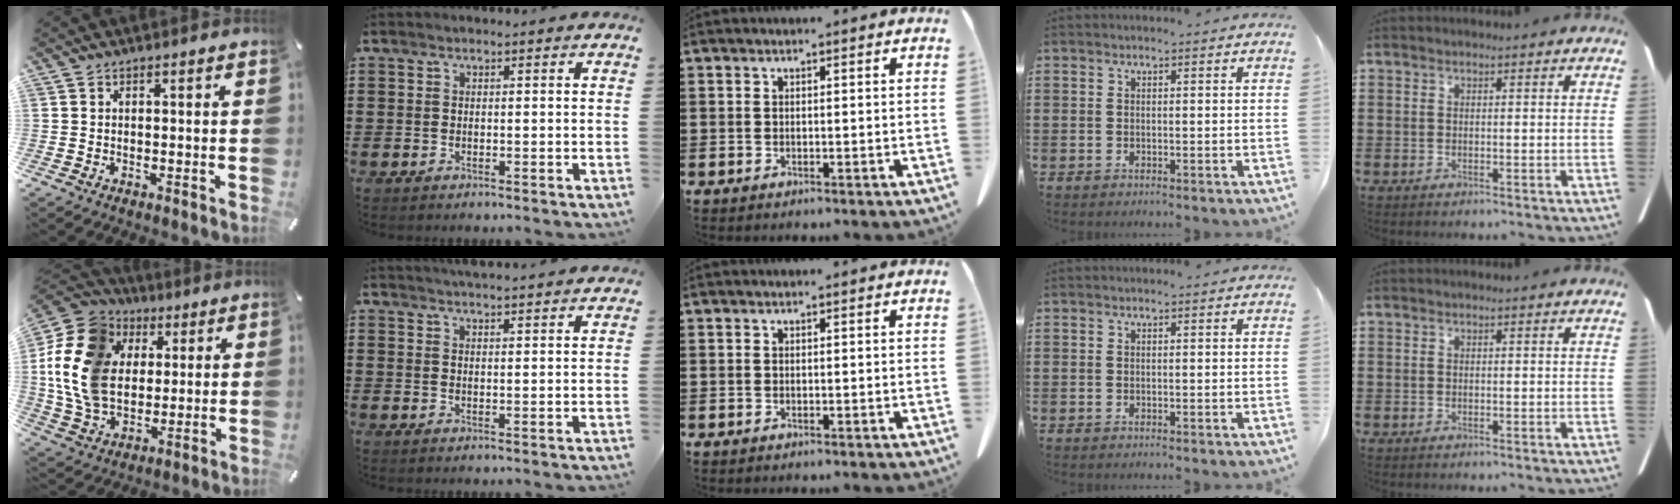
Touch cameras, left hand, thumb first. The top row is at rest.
{"thumb": {"total": 16.7, "force": [1.7, 14.0, 9.0], "torque": [-0.214, 0.008, 0.029]}, "index": {"total": 2.9, "force": [2.9, -0.4, 0.2], "torque": [-0.012, -0.010, 0.053]}}